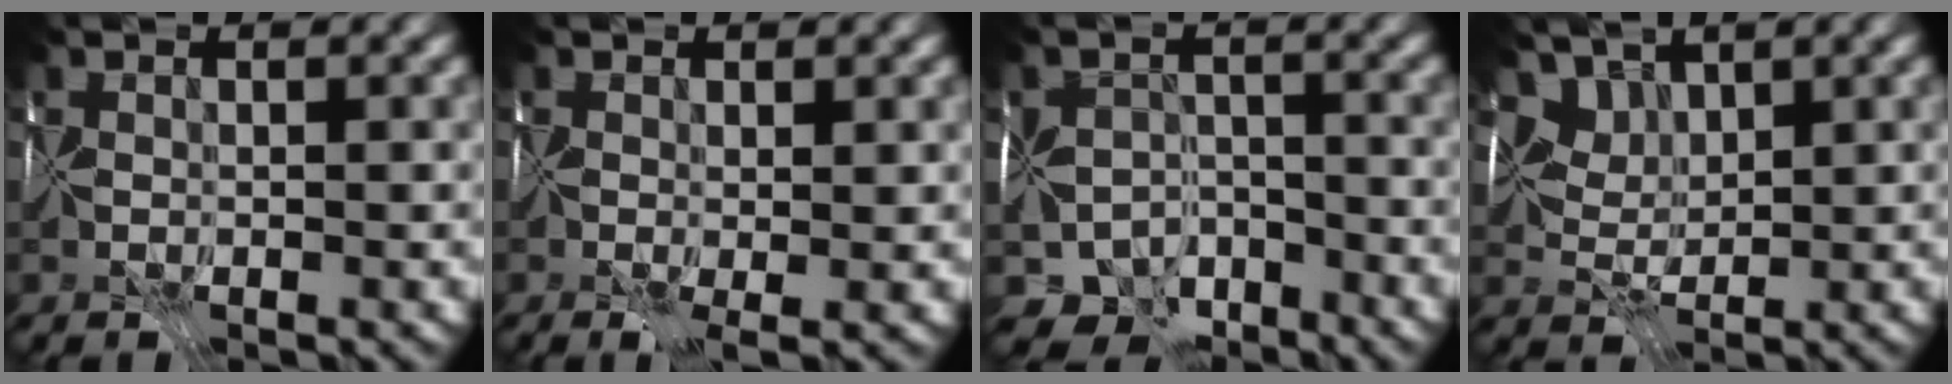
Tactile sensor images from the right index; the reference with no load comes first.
{"total": 2.4, "force": [-0.3, 0.7, 2.3], "torque": [-0.037, -0.007, -0.010]}
{"total": 5.9, "force": [-4.4, 3.6, 1.7], "torque": [-0.017, -0.011, -0.076]}
{"total": 4.7, "force": [3.3, 2.7, 1.9], "torque": [-0.047, -0.004, 0.074]}